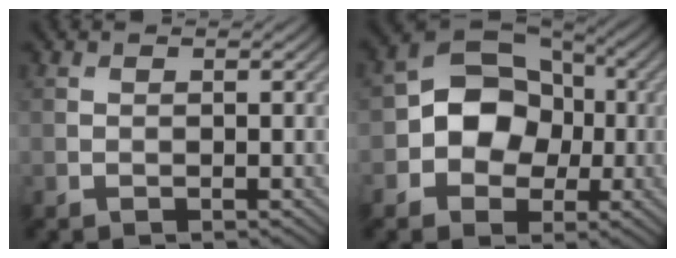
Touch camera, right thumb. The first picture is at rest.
{"total": 8.4, "force": [-0.9, 6.9, 4.9], "torque": [-0.083, 0.009, -0.039]}